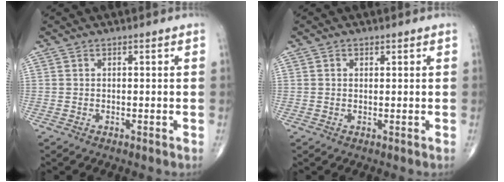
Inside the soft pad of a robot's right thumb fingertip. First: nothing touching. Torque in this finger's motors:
{"motor_torque": [0.16, -0.11, 0.07, 0.10, -0.02]}